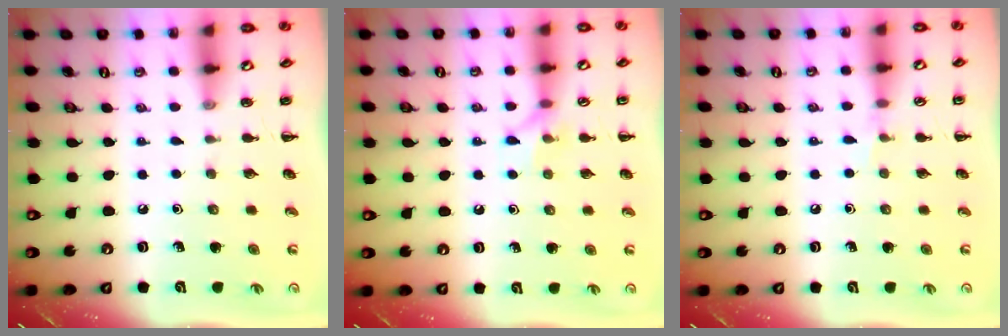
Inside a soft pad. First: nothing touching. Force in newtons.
{"total": 6.2, "press": 6.2, "slide": 0.6}
{"total": 4.3, "press": 4.0, "slide": 1.5}